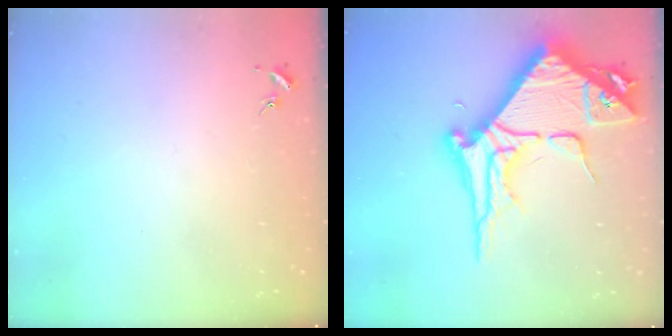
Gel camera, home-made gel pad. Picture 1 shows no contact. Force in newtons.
{"total": 12.6, "press": 12.5, "slide": 1.6}